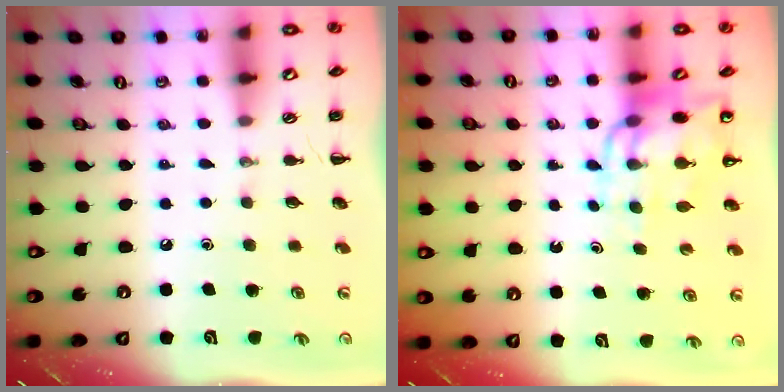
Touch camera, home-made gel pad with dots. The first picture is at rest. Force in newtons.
{"total": 11.3, "press": 10.8, "slide": 3.2}